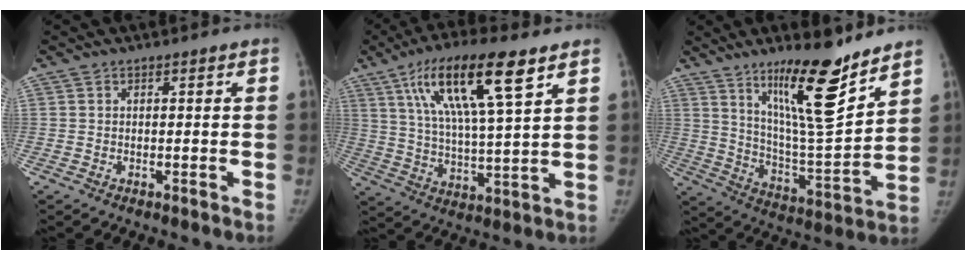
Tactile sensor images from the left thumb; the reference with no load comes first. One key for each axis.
{"total": 17.8, "fx": 8.9, "fy": 3.8, "fz": 14.9, "tx": -0.265, "ty": -0.024, "tz": 0.158}
{"total": 18.3, "fx": 12.1, "fy": 3.4, "fz": 13.2, "tx": -0.190, "ty": -0.090, "tz": 0.210}